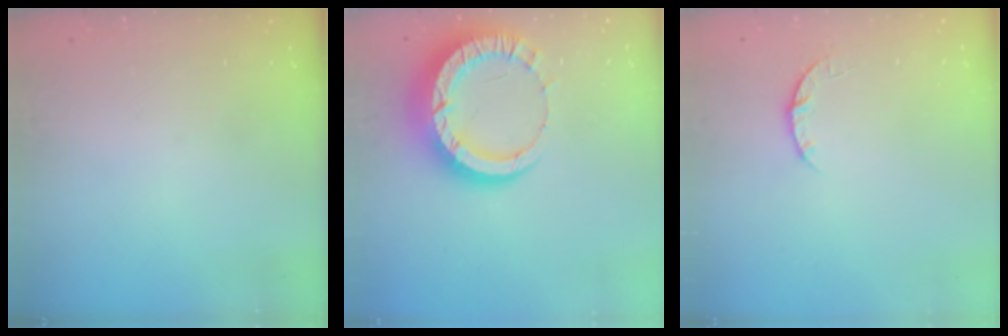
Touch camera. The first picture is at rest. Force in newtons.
{"total": 13.2, "press": 13.1, "slide": 1.3}
{"total": 3.5, "press": 3.4, "slide": 0.4}